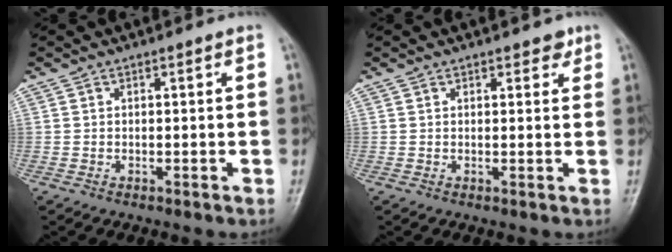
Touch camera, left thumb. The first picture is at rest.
{"total": 2.1, "force": [1.5, 1.1, 1.0], "torque": [0.003, -0.006, 0.014]}